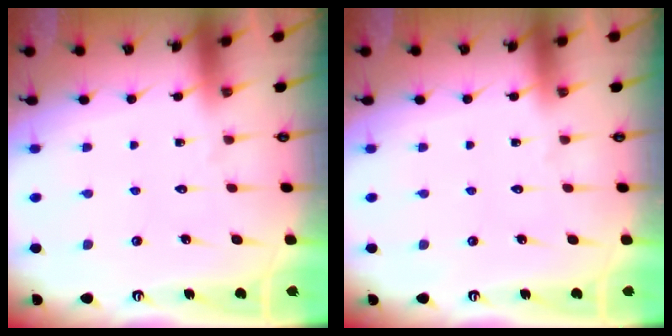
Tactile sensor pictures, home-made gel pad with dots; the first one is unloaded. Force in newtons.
{"total": 0.0}